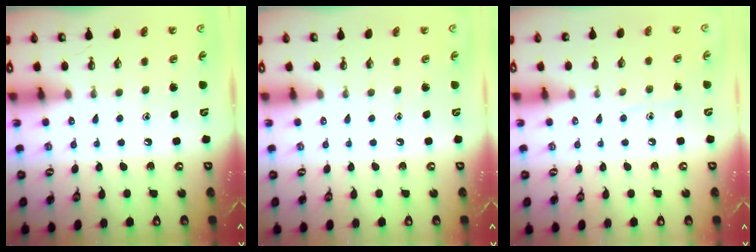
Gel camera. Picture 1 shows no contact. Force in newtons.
{"total": 0.0}
{"total": 5.6, "press": 5.6, "slide": 0.4}